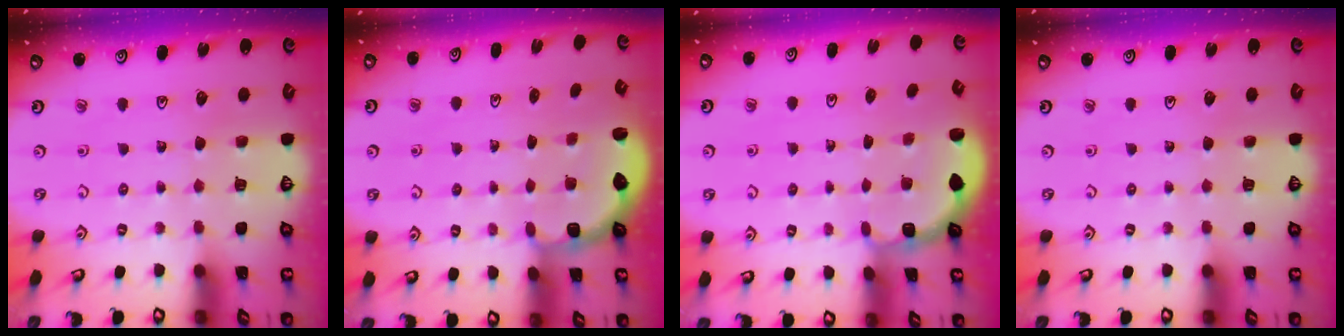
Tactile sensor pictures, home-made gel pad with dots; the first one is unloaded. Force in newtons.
{"total": 2.9, "press": 2.4, "slide": 1.6}
{"total": 1.9, "press": 1.8, "slide": 0.7}
{"total": 0.0}